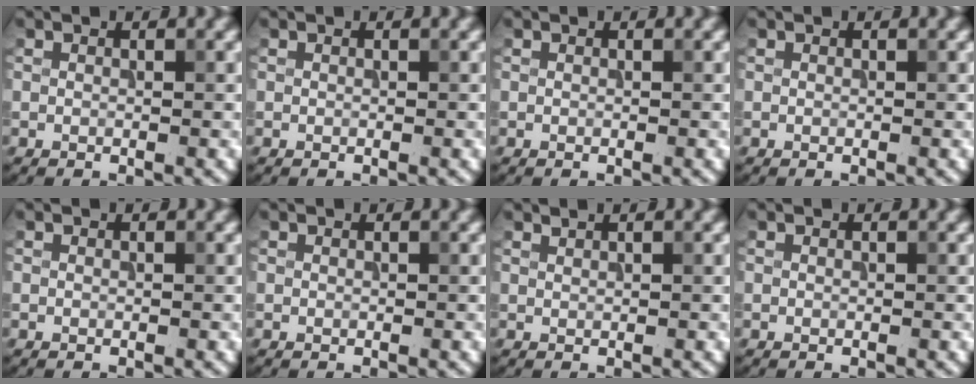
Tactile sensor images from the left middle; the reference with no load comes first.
{"total": 0.0}
{"total": 0.0}
{"total": 0.0}
{"total": 0.0}
{"total": 0.0}
{"total": 0.5, "force": [0.5, 0.0, 0.1], "torque": [0.001, -0.003, 0.010]}
{"total": 0.0}